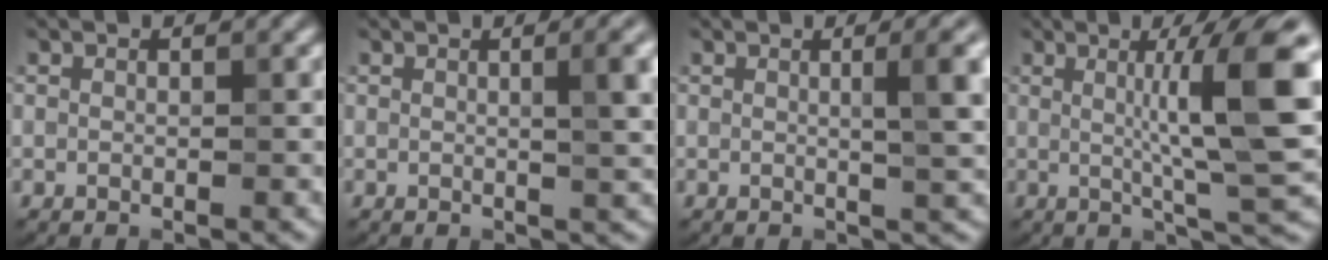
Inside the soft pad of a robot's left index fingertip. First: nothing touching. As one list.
[{"total": 4.3, "force": [0.8, 1.2, 4.1], "torque": [-0.042, 0.013, 0.006]}, {"total": 4.9, "force": [0.8, 1.2, 4.6], "torque": [-0.051, 0.012, 0.007]}, {"total": 9.1, "force": [1.2, 1.4, 8.9], "torque": [-0.114, 0.005, 0.020]}]